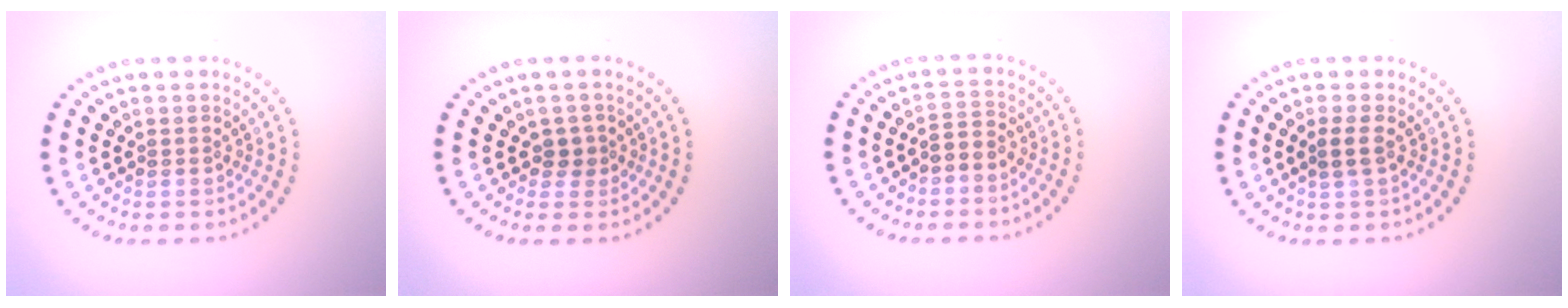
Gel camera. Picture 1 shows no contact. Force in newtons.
{"total": 1.2, "press": 1.0, "slide": 0.8}
{"total": 1.7, "press": 1.3, "slide": 1.1}
{"total": 1.3, "press": 1.1, "slide": 0.6}